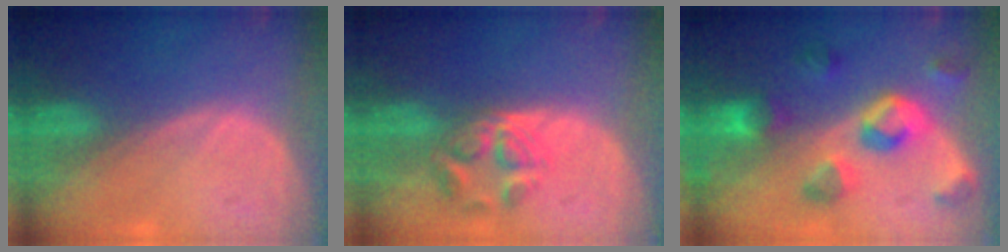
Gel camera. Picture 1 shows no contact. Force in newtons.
{"total": 5.7, "press": 4.8, "slide": 3.1}
{"total": 8.0, "press": 7.9, "slide": 1.3}